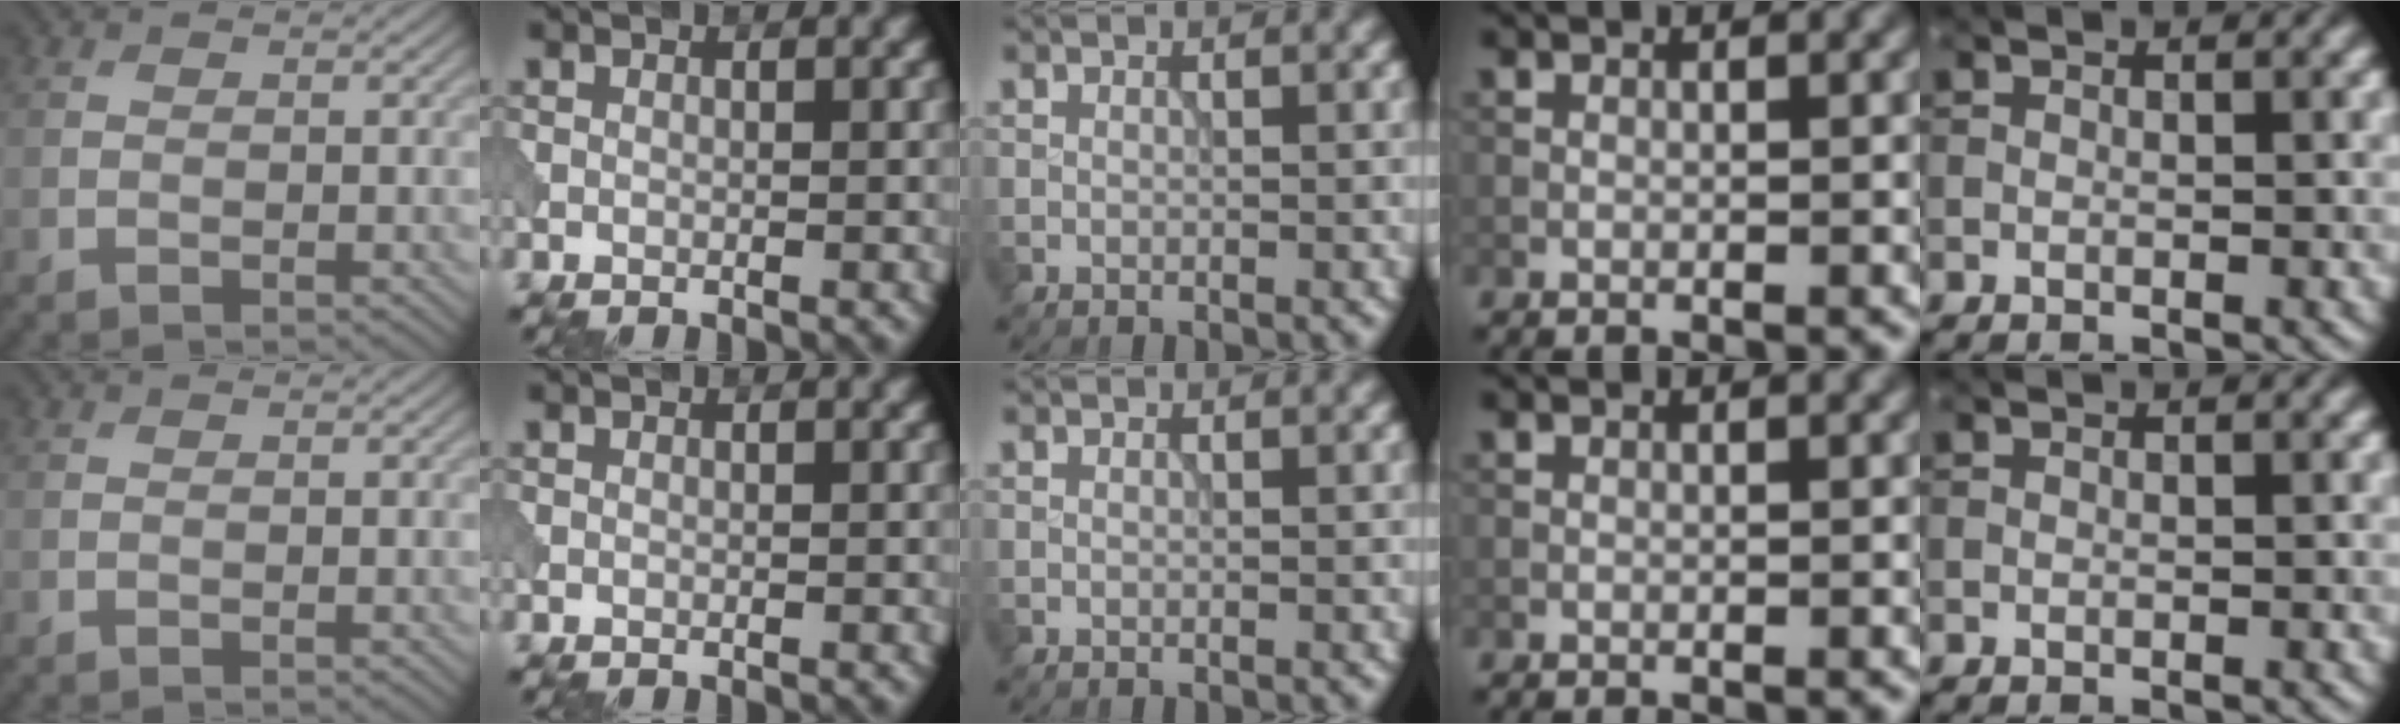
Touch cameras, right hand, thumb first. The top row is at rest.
{}